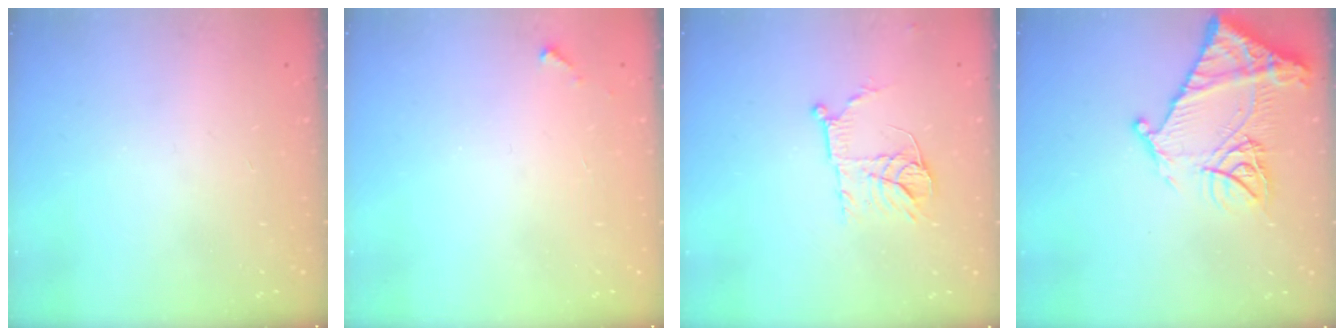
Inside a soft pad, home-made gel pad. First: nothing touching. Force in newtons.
{"total": 2.8, "press": 2.8, "slide": 0.1}
{"total": 11.2, "press": 11.1, "slide": 0.7}
{"total": 16.9, "press": 16.8, "slide": 1.5}